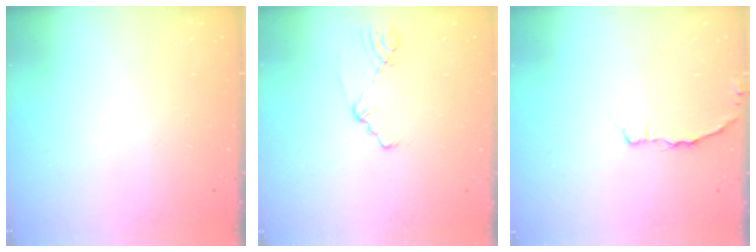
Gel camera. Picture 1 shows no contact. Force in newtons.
{"total": 1.1, "press": 1.1, "slide": 0.2}
{"total": 2.0, "press": 2.0, "slide": 0.3}